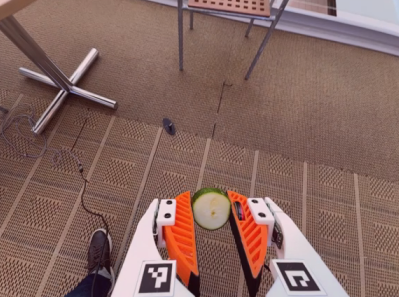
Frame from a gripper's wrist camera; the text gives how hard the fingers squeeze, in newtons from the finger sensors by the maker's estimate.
{"total": 6.7, "left": 6.1, "right": 7.3}